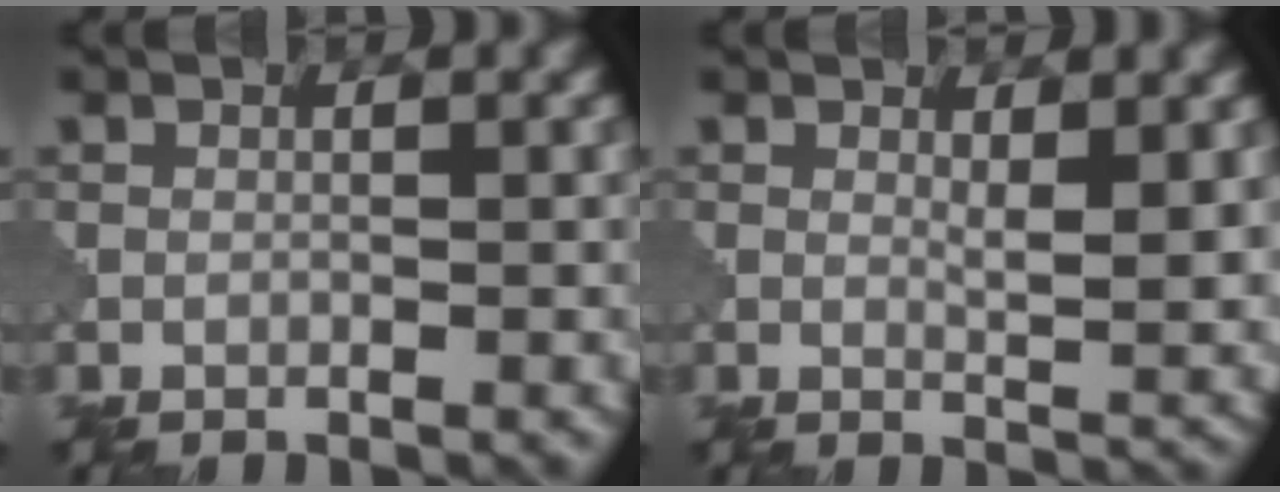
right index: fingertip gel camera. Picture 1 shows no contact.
{"total": 2.7, "force": [1.2, 0.8, 2.4], "torque": [-0.039, -0.008, 0.024]}